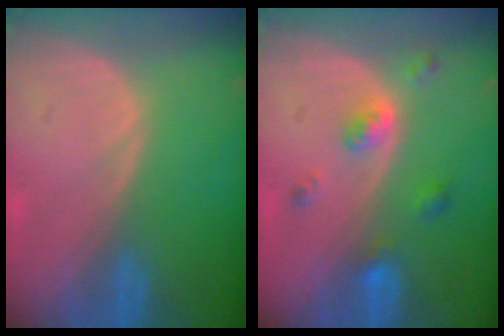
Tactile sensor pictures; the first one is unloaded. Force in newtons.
{"total": 4.4, "press": 4.1, "slide": 1.7}